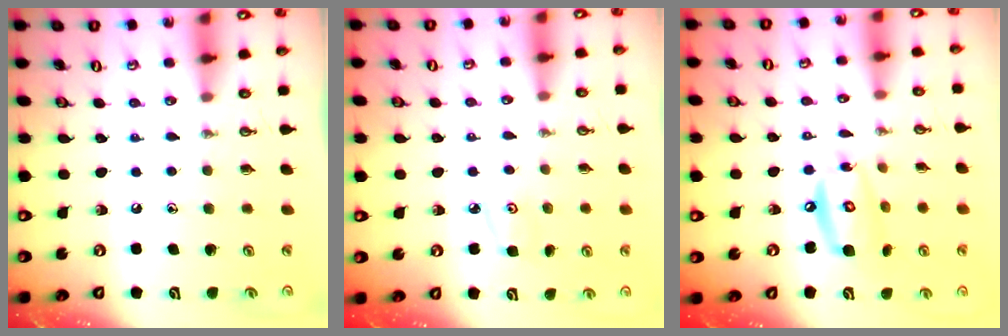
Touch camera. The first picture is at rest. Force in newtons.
{"total": 4.0, "press": 3.9, "slide": 0.3}
{"total": 12.7, "press": 12.6, "slide": 1.4}